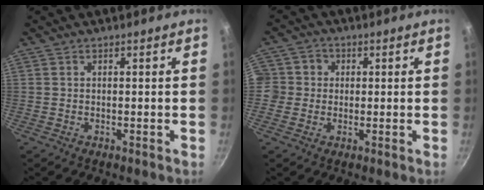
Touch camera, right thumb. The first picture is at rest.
{"total": 6.2, "force": [0.3, 6.1, 1.1], "torque": [0.001, 0.015, 0.001]}